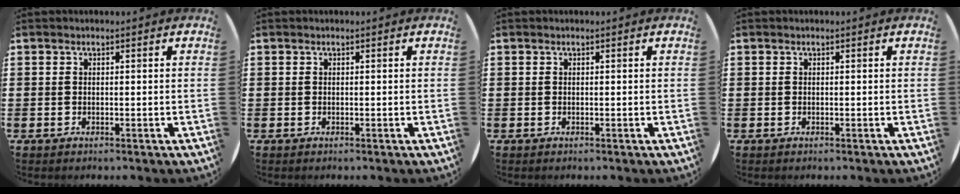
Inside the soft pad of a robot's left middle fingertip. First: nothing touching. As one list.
[{"total": 0.0}, {"total": 0.0}, {"total": 0.0}]